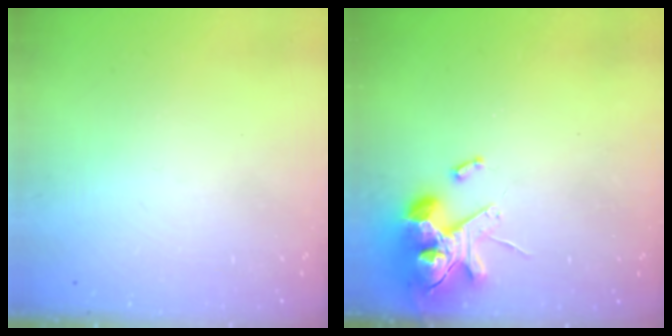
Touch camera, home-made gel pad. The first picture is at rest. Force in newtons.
{"total": 12.7, "press": 12.6, "slide": 2.0}